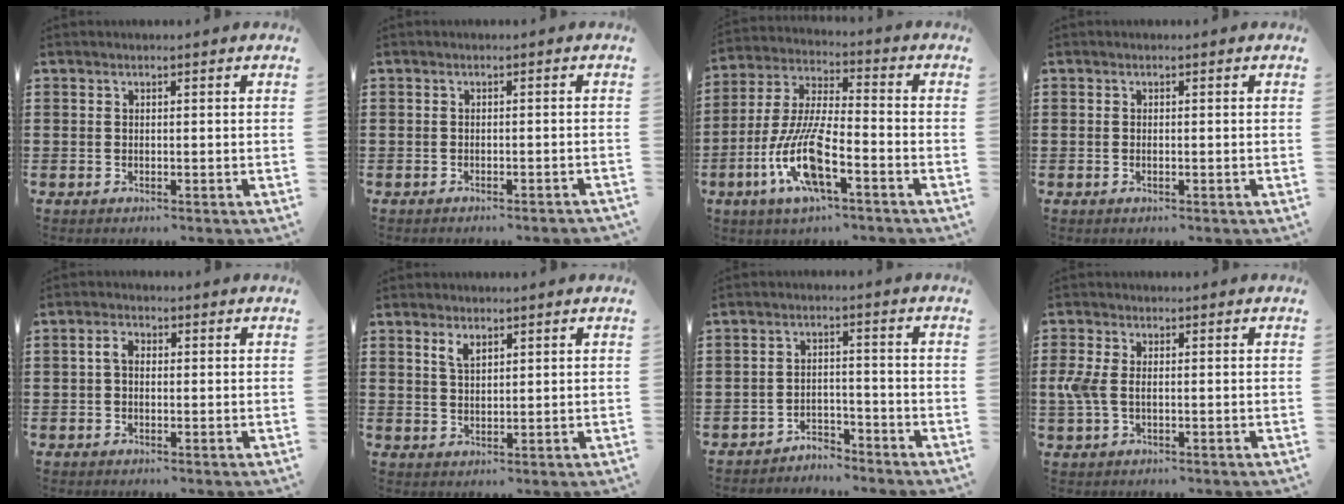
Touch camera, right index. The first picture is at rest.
{"total": 0.9, "force": [-0.8, 0.0, 0.1], "torque": [-0.005, 0.002, -0.017]}
{"total": 11.5, "force": [-5.3, 2.9, 9.8], "torque": [-0.230, -0.011, -0.107]}
{"total": 0.0}
{"total": 2.5, "force": [0.1, 1.6, 2.0], "torque": [-0.048, 0.005, -0.003]}
{"total": 2.5, "force": [1.6, 1.2, 1.5], "torque": [-0.034, 0.003, 0.030]}
{"total": 3.3, "force": [-3.3, 0.7, 0.0], "torque": [-0.009, 0.005, -0.069]}
{"total": 3.6, "force": [-0.3, 2.0, 3.0], "torque": [-0.088, -0.006, -0.015]}